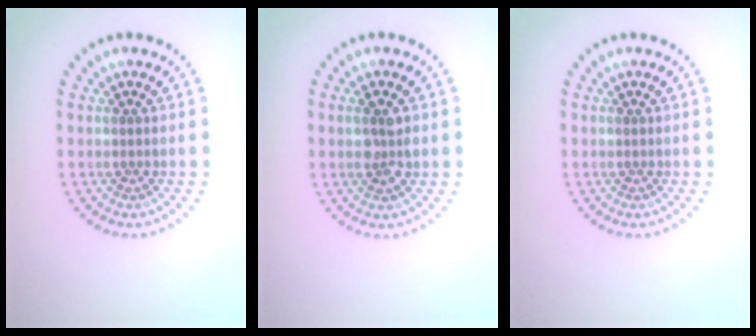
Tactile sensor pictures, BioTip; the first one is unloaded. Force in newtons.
{"total": 2.5, "press": 2.4, "slide": 0.6}
{"total": 0.0}